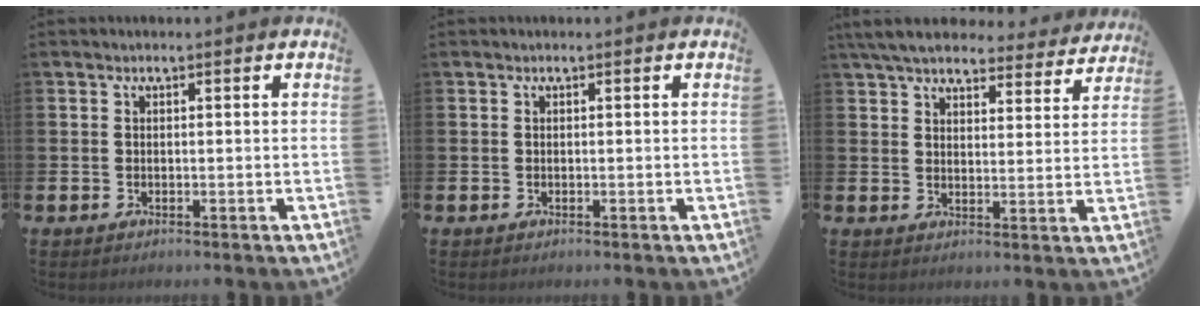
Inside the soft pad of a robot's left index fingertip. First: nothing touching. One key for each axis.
{"total": 0.0}
{"total": 6.6, "fx": 6.2, "fy": 1.6, "fz": 1.9, "tx": -0.053, "ty": -0.033, "tz": 0.109}